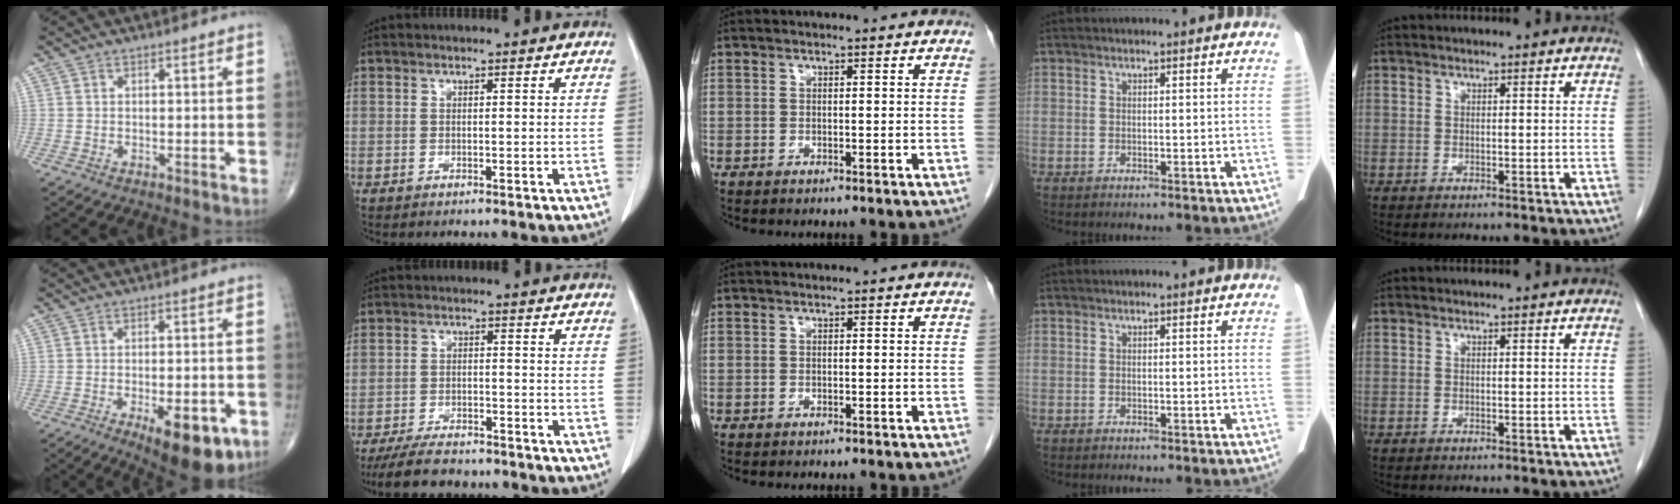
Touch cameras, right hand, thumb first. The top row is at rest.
{"thumb": {"total": 12.7, "force": [-5.6, 5.2, 10.2], "torque": [-0.123, 0.003, -0.069]}, "index": {"total": 8.0, "force": [-7.0, 2.5, 3.0], "torque": [-0.051, -0.014, -0.111]}}